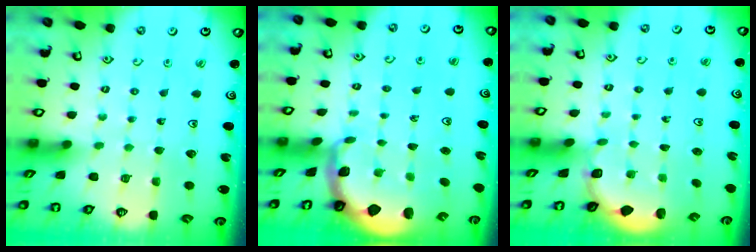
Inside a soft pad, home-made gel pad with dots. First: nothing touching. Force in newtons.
{"total": 1.7, "press": 1.7, "slide": 0.3}
{"total": 1.9, "press": 1.8, "slide": 0.7}